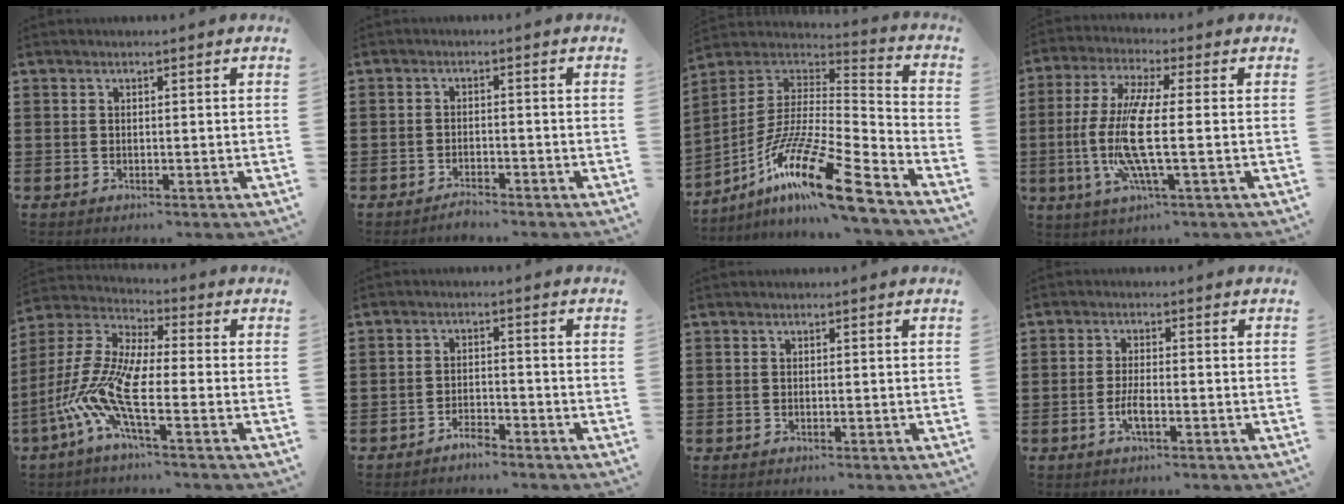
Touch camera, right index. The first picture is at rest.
{"total": 1.7, "force": [-1.7, 0.0, 0.4], "torque": [-0.013, -0.002, -0.032]}
{"total": 17.2, "force": [-11.2, 2.3, 12.8], "torque": [-0.242, 0.015, -0.206]}
{"total": 10.8, "force": [-1.2, 1.5, 10.6], "torque": [-0.231, -0.025, -0.027]}
{"total": 11.1, "force": [-3.8, 3.0, 10.0], "torque": [-0.245, -0.018, -0.080]}
{"total": 2.5, "force": [-2.5, 0.3, 0.4], "torque": [-0.015, 0.004, -0.050]}
{"total": 0.0}
{"total": 2.8, "force": [-1.1, 0.4, 2.6], "torque": [-0.061, -0.009, -0.022]}